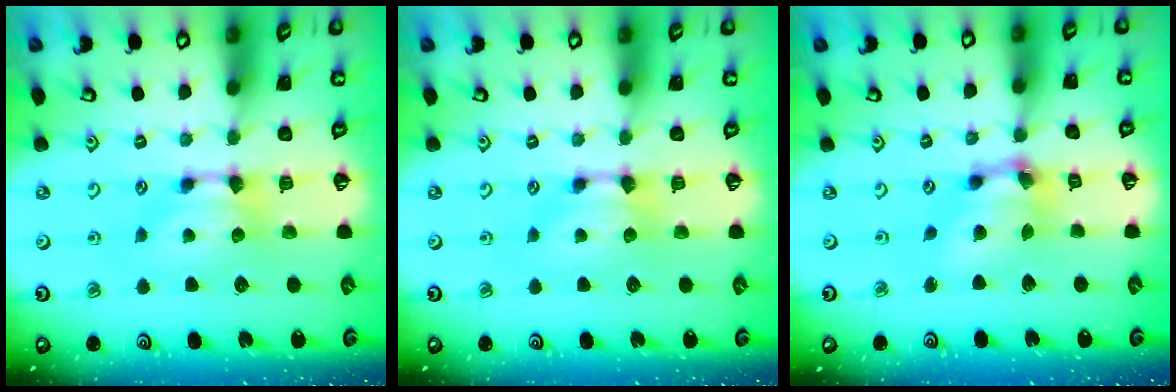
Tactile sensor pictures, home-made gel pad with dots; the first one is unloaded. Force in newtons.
{"total": 0.0}
{"total": 6.4, "press": 6.0, "slide": 2.3}